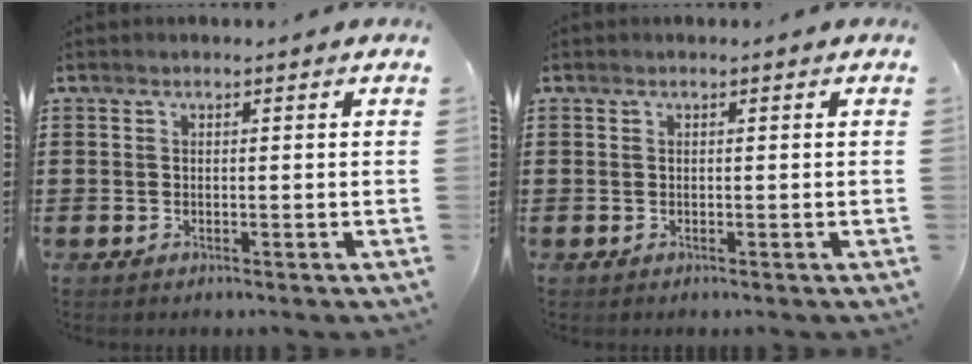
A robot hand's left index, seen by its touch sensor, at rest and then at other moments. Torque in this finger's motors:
{"motor_torque": [0.00, 0.00, 0.00, 0.00]}